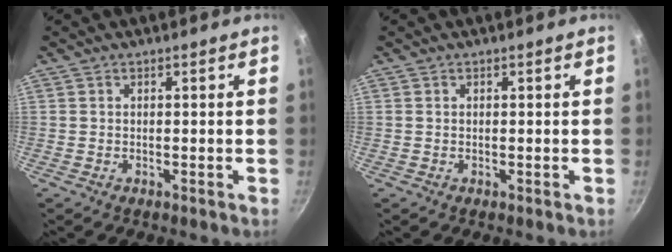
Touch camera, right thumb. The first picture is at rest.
{"total": 0.0}